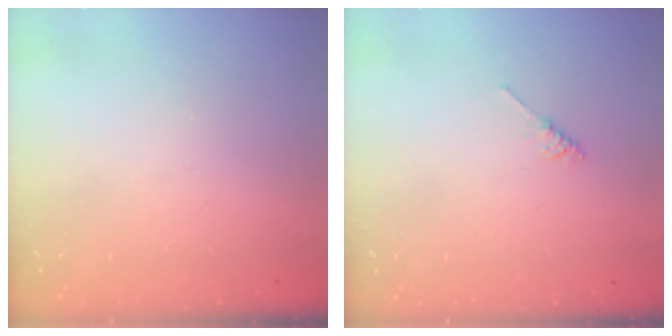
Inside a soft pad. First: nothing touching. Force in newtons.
{"total": 3.3, "press": 3.2, "slide": 0.6}